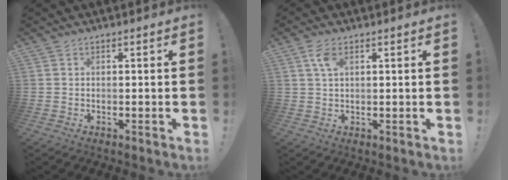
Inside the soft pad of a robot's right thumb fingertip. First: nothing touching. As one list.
[{"total": 4.5, "force": [2.0, 2.0, 3.4], "torque": [-0.067, 0.001, 0.035]}]